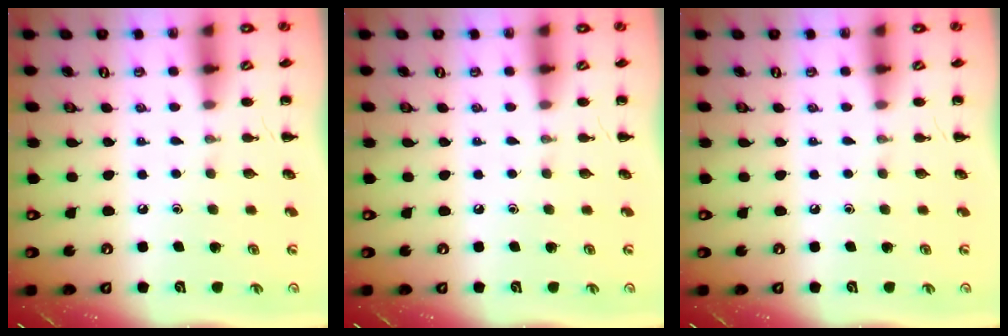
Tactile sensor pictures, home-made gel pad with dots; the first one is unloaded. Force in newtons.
{"total": 0.0}
{"total": 0.0}